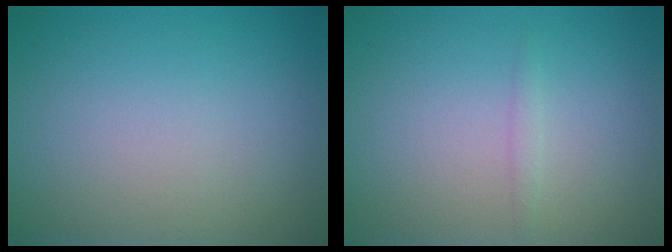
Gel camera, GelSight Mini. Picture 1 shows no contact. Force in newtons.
{"total": 0.7, "press": 0.7, "slide": 0.0}